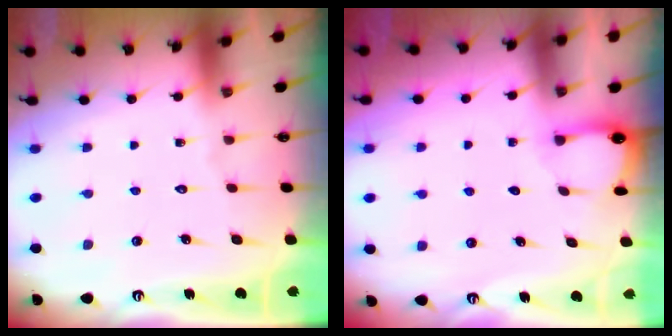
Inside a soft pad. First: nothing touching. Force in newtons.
{"total": 2.0, "press": 2.0, "slide": 0.2}